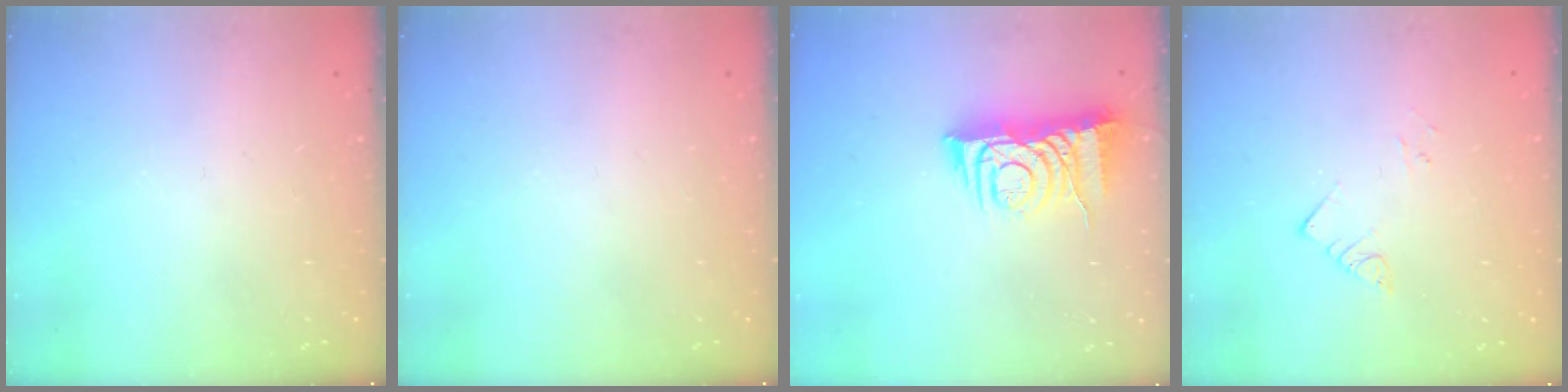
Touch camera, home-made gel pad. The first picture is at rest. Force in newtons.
{"total": 0.0}
{"total": 9.1, "press": 9.0, "slide": 1.0}
{"total": 3.3, "press": 3.3, "slide": 0.2}